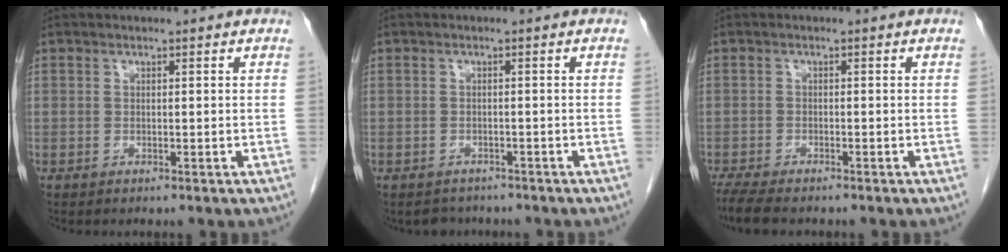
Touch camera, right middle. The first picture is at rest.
{"total": 3.2, "force": [-2.7, 1.6, -0.1], "torque": [-0.003, 0.002, -0.039]}
{"total": 5.8, "force": [-4.8, 1.1, 3.0], "torque": [-0.056, -0.015, -0.079]}